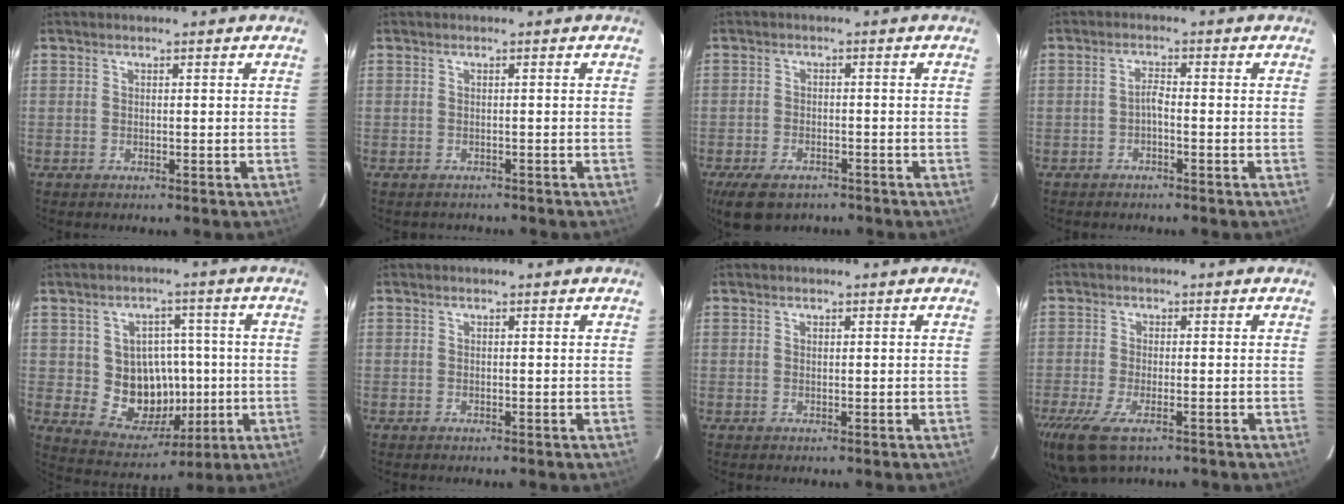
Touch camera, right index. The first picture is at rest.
{"total": 1.3, "force": [-1.2, 0.6, -0.1], "torque": [-0.001, 0.004, -0.013]}
{"total": 7.8, "force": [-5.5, 3.9, 4.0], "torque": [-0.098, -0.014, -0.090]}
{"total": 1.6, "force": [-1.0, 0.2, 1.2], "torque": [-0.025, 0.007, -0.020]}
{"total": 11.5, "force": [-0.7, 10.3, 5.2], "torque": [-0.100, 0.009, 0.009]}
{"total": 0.0}
{"total": 0.0}
{"total": 9.5, "force": [-6.2, 3.2, 6.5], "torque": [-0.155, -0.034, -0.112]}